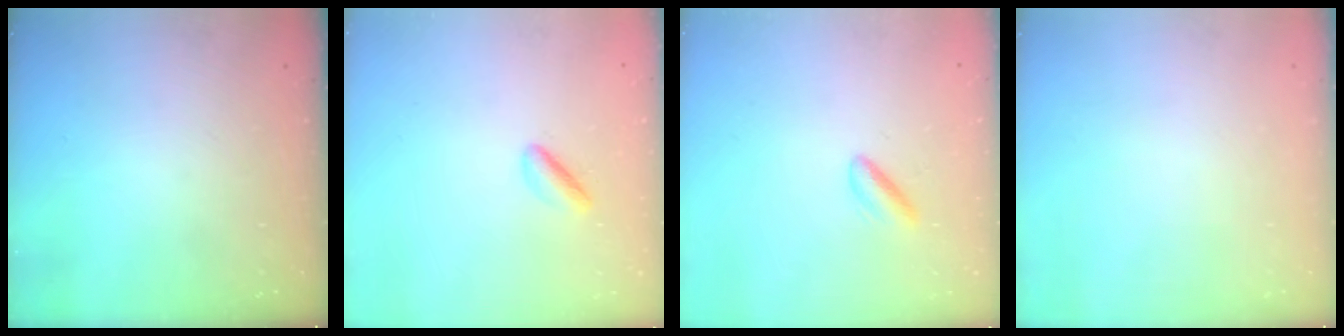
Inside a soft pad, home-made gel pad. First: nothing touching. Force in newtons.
{"total": 2.5, "press": 2.5, "slide": 0.5}
{"total": 4.9, "press": 4.7, "slide": 1.1}
{"total": 0.0}